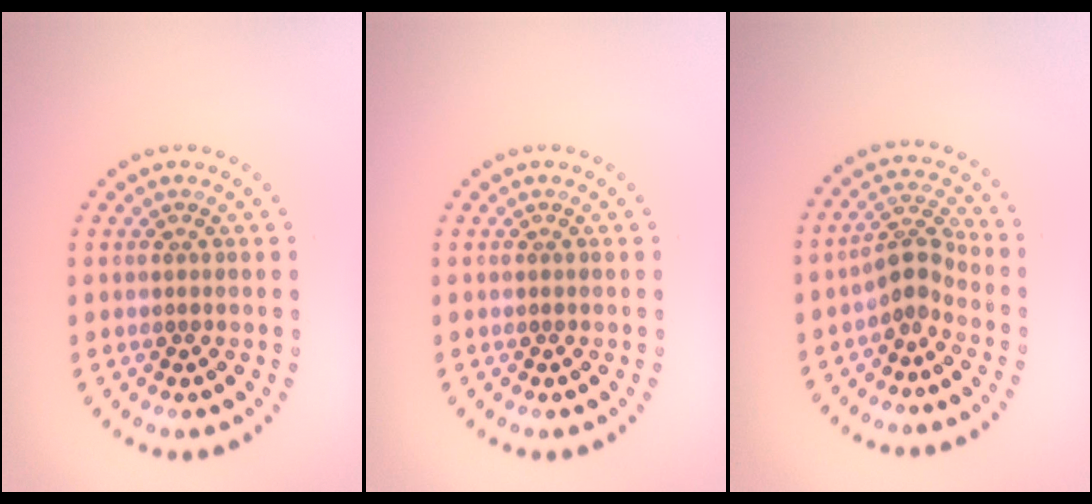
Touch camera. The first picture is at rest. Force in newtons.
{"total": 0.0}
{"total": 2.5, "press": 1.8, "slide": 1.7}